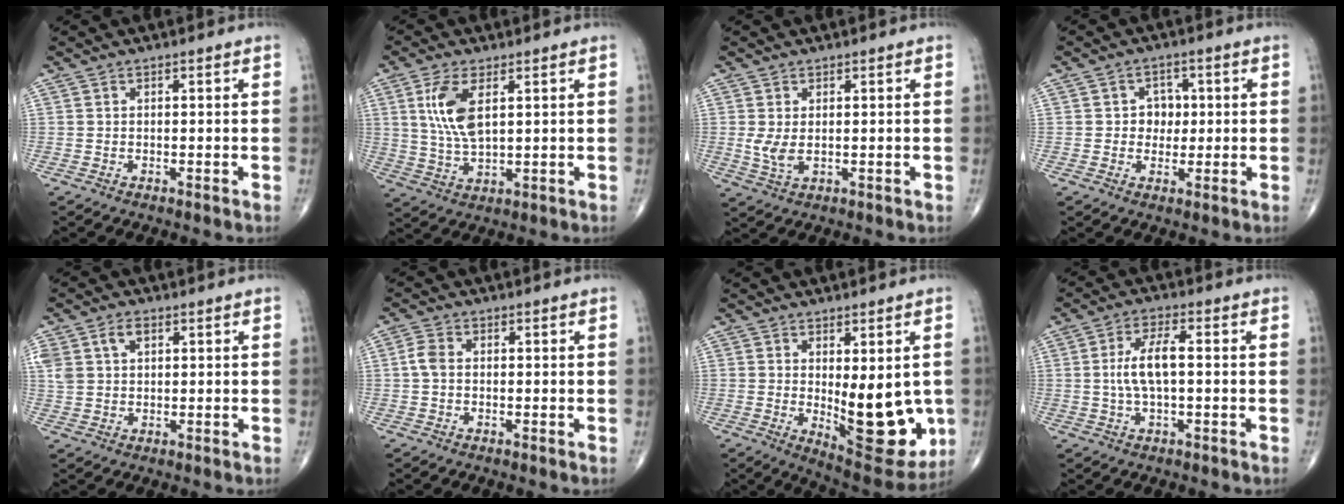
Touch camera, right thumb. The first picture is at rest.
{"total": 8.7, "force": [2.7, 3.8, 7.3], "torque": [-0.153, -0.012, 0.058]}
{"total": 3.4, "force": [0.3, 1.7, 3.0], "torque": [-0.068, -0.008, 0.013]}
{"total": 4.3, "force": [0.4, 3.7, 2.2], "torque": [-0.001, 0.006, 0.001]}
{"total": 5.6, "force": [2.3, 3.6, 3.6], "torque": [-0.073, 0.005, 0.050]}
{"total": 2.8, "force": [0.0, 1.9, 2.1], "torque": [-0.045, 0.006, -0.006]}
{"total": 15.0, "force": [-1.2, 6.1, 13.6], "torque": [-0.147, -0.030, 0.004]}
{"total": 7.0, "force": [0.1, 2.5, 6.5], "torque": [-0.140, 0.013, -0.001]}